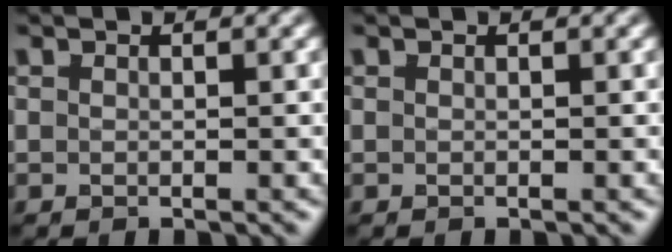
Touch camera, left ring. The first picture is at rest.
{"total": 0.0}